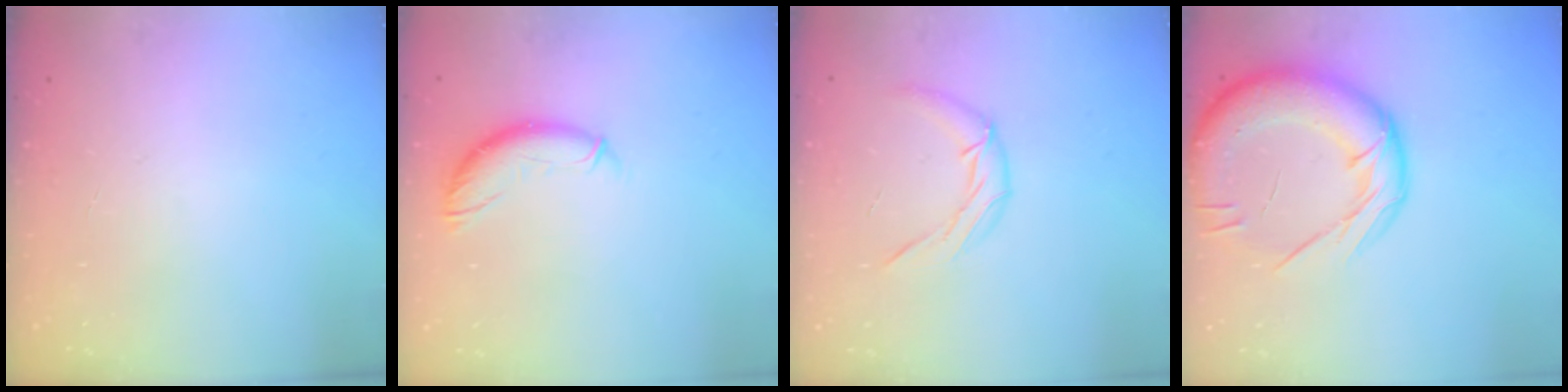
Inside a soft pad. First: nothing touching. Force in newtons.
{"total": 11.1, "press": 11.1, "slide": 0.9}
{"total": 10.6, "press": 10.5, "slide": 1.3}
{"total": 24.5, "press": 24.0, "slide": 4.6}